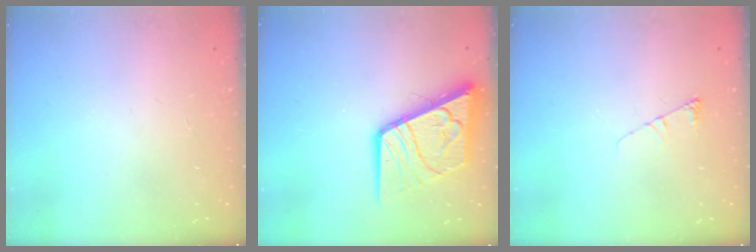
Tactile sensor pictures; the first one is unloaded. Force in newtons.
{"total": 16.8, "press": 16.7, "slide": 2.0}
{"total": 4.1, "press": 4.0, "slide": 0.5}